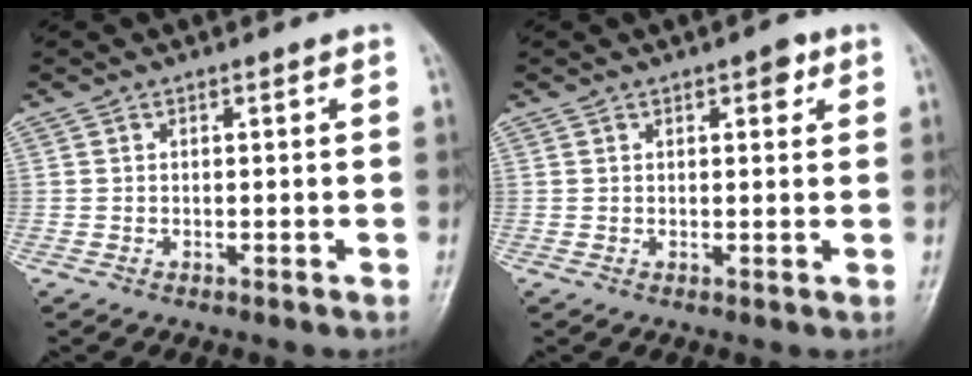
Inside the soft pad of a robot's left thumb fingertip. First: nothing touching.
{"total": 2.6, "force": [1.4, 1.2, 1.9], "torque": [-0.015, -0.002, 0.016]}